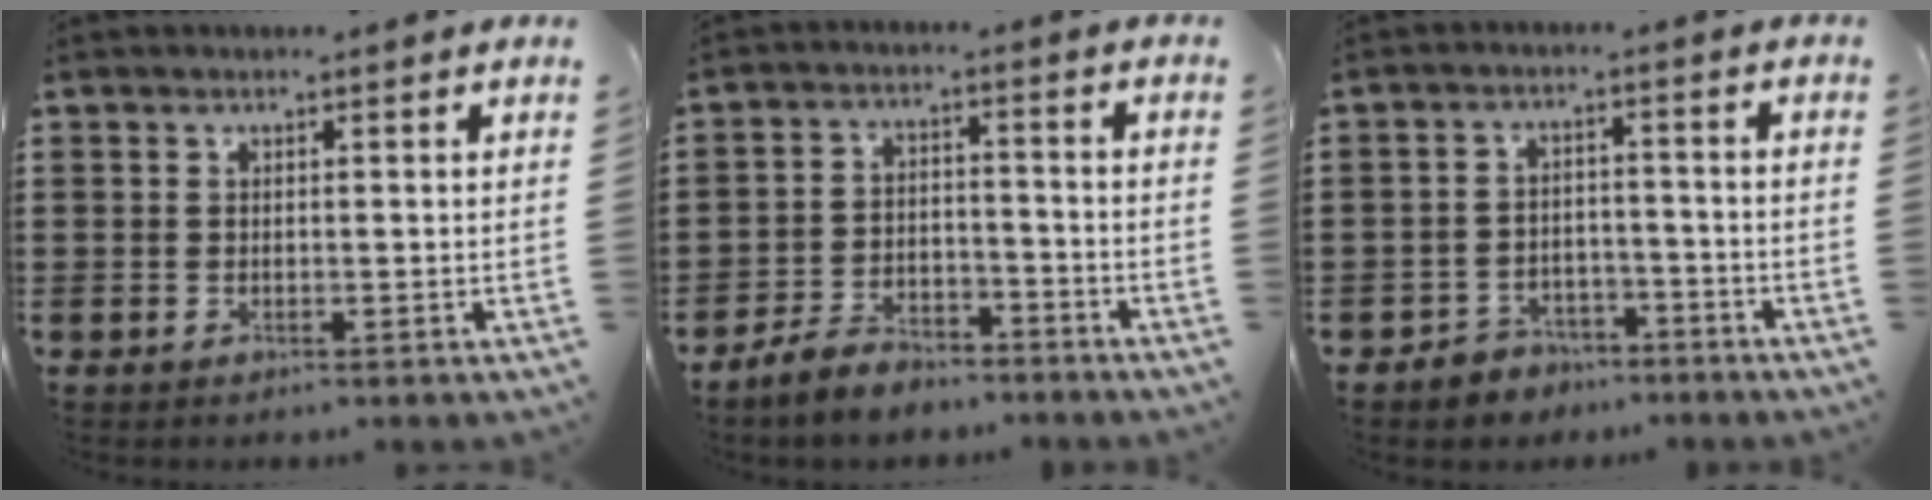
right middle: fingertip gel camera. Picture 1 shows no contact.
{"total": 4.6, "force": [-4.2, 1.4, 1.1], "torque": [-0.027, 0.011, -0.087]}
{"total": 3.6, "force": [-3.3, 1.2, -0.1], "torque": [-0.007, 0.006, -0.071]}